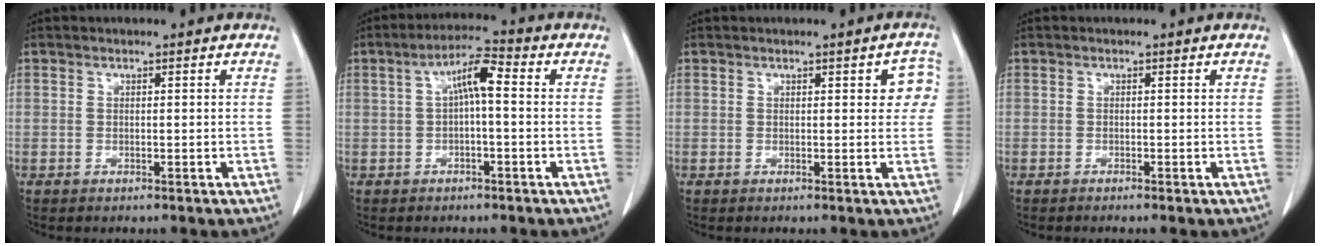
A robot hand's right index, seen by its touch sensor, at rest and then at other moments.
{"total": 5.7, "force": [0.5, 1.1, 5.5], "torque": [-0.100, 0.022, 0.008]}
{"total": 3.5, "force": [1.0, 1.5, 3.0], "torque": [-0.018, 0.008, 0.005]}
{"total": 0.6, "force": [-0.5, -0.1, 0.3], "torque": [-0.007, 0.000, -0.009]}